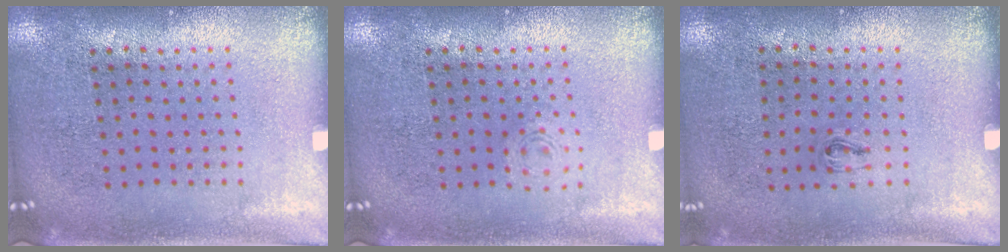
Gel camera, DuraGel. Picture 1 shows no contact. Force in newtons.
{"total": 0.8, "press": 0.8, "slide": 0.2}
{"total": 0.6, "press": 0.2, "slide": 0.5}